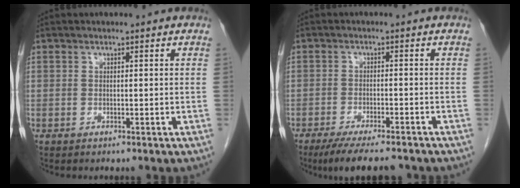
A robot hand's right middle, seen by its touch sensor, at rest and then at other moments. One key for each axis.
{"total": 9.8, "fx": -8.1, "fy": 1.8, "fz": 5.1, "tx": -0.078, "ty": -0.015, "tz": -0.124}